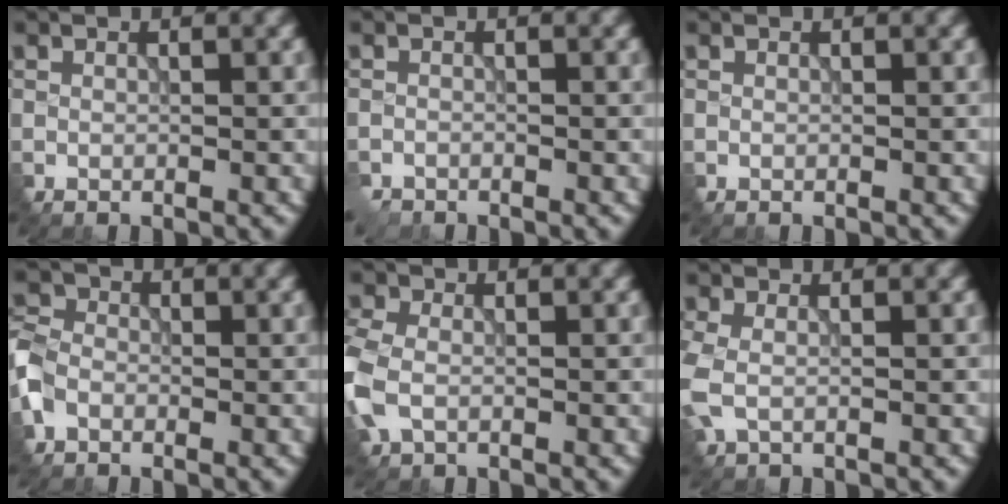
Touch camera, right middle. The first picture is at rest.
{"total": 2.1, "force": [-2.1, 0.1, 0.0], "torque": [-0.015, -0.004, -0.039]}
{"total": 0.0}
{"total": 3.6, "force": [-1.8, 2.7, 1.6], "torque": [-0.048, 0.007, -0.054]}
{"total": 4.1, "force": [-0.9, 3.0, 2.7], "torque": [-0.088, -0.001, -0.029]}
{"total": 2.4, "force": [-0.1, 1.4, 2.0], "torque": [-0.067, -0.003, -0.008]}